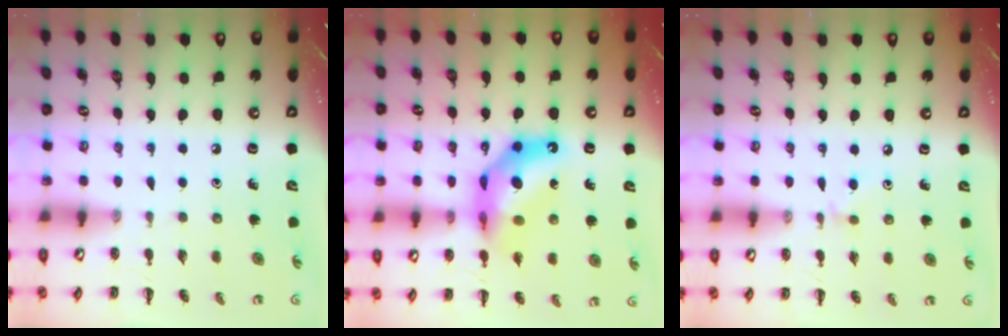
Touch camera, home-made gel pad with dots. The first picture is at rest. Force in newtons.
{"total": 12.0, "press": 11.4, "slide": 3.5}
{"total": 4.3, "press": 4.0, "slide": 1.6}